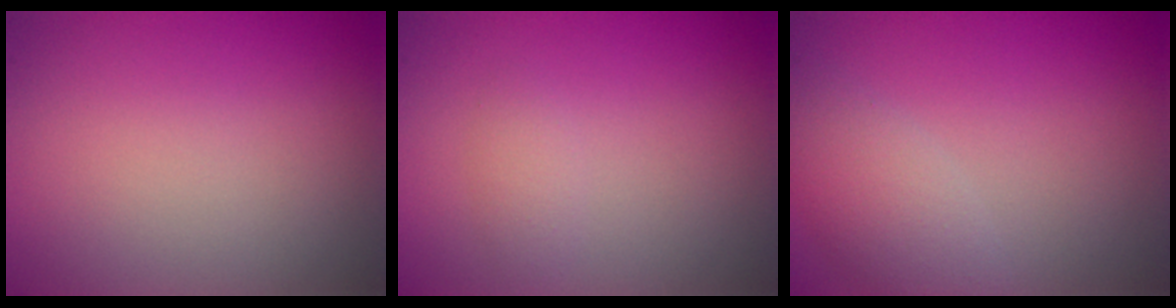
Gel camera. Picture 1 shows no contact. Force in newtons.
{"total": 1.1, "press": 1.1, "slide": 0.0}
{"total": 3.3, "press": 3.2, "slide": 0.2}